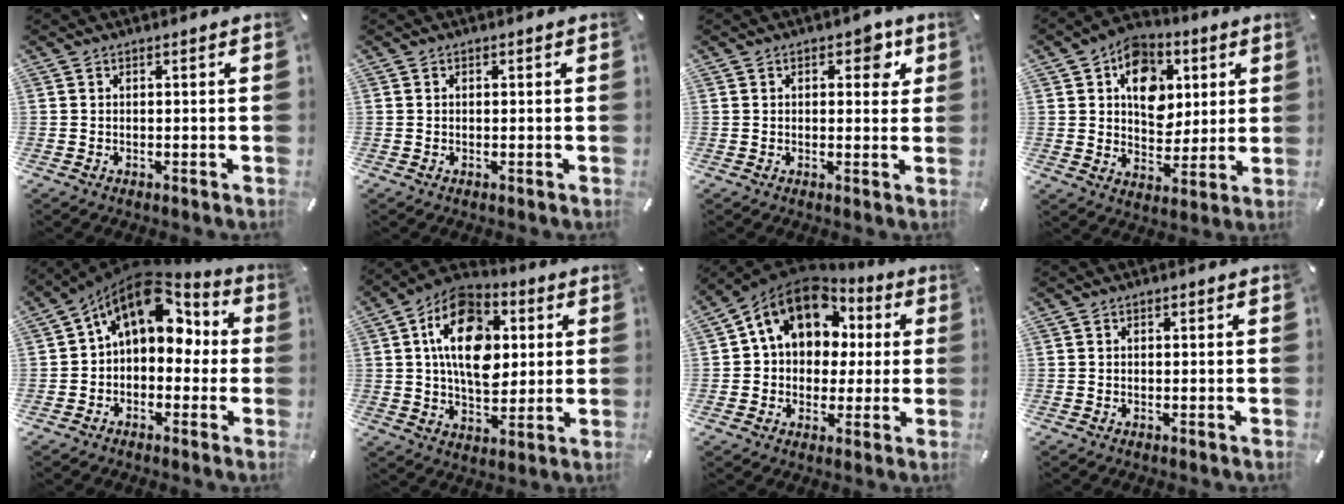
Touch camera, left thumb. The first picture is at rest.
{"total": 0.5, "force": [0.1, 0.5, 0.2], "torque": [-0.004, 0.002, 0.000]}
{"total": 5.4, "force": [2.1, 3.1, 3.8], "torque": [-0.034, -0.005, 0.024]}
{"total": 12.9, "force": [3.7, 10.3, 6.8], "torque": [-0.092, -0.008, 0.066]}
{"total": 14.4, "force": [5.9, 9.6, 9.1], "torque": [-0.148, -0.027, 0.102]}
{"total": 17.7, "force": [3.8, 11.8, 12.7], "torque": [-0.216, -0.001, 0.065]}
{"total": 14.4, "force": [5.5, 11.2, 7.0], "torque": [-0.121, -0.019, 0.104]}
{"total": 0.7, "force": [0.0, 0.6, 0.3], "torque": [-0.007, 0.003, -0.001]}